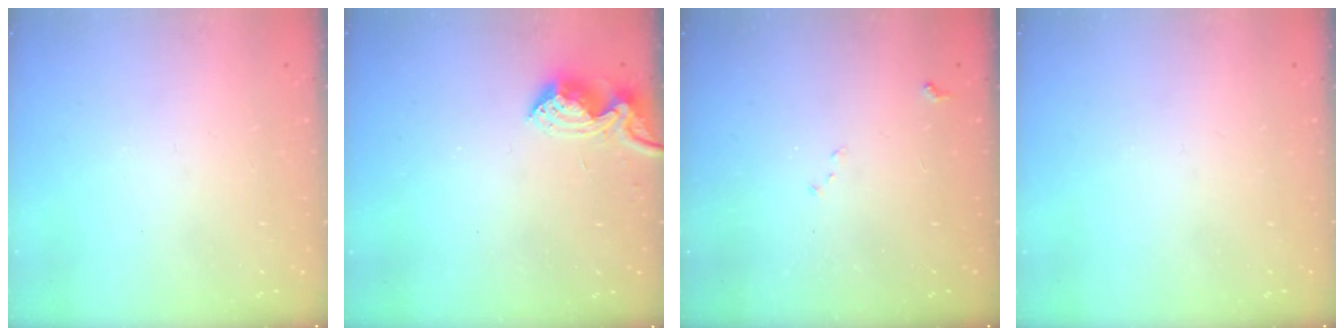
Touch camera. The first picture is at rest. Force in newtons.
{"total": 8.9, "press": 8.9, "slide": 0.4}
{"total": 7.6, "press": 7.6, "slide": 0.9}
{"total": 0.0}